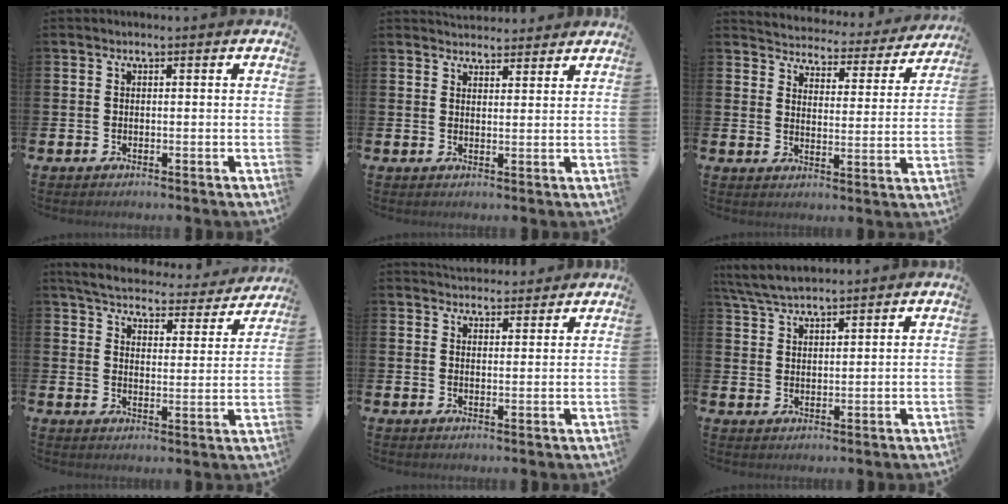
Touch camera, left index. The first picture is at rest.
{"total": 3.5, "force": [3.3, 0.9, -0.2], "torque": [0.012, -0.020, 0.059]}
{"total": 4.0, "force": [3.9, 0.9, 0.1], "torque": [-0.018, -0.042, 0.060]}
{"total": 5.4, "force": [5.2, 0.9, 1.3], "torque": [-0.047, -0.036, 0.085]}
{"total": 3.7, "force": [3.5, 1.0, -0.1], "torque": [0.009, -0.020, 0.063]}
{"total": 5.1, "force": [4.9, 0.8, 1.4], "torque": [-0.042, -0.016, 0.091]}